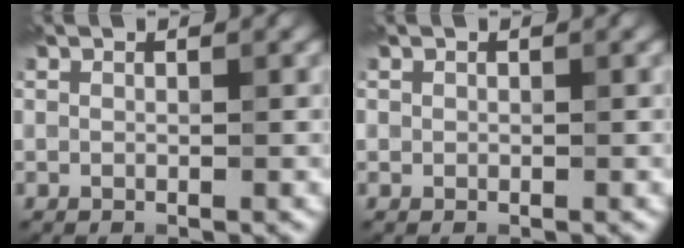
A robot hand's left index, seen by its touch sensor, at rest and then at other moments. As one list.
[{"total": 0.0}]